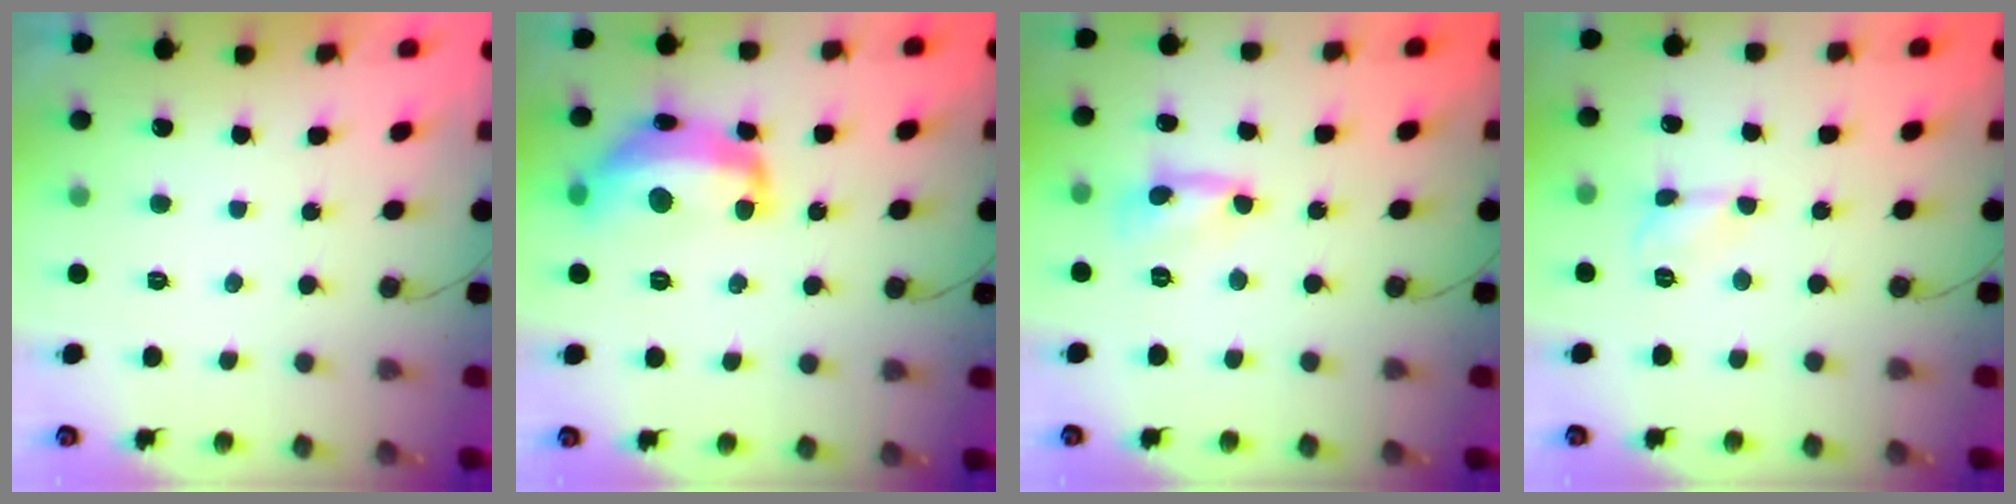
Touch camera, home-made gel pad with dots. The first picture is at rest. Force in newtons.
{"total": 15.0, "press": 15.0, "slide": 1.1}
{"total": 1.8, "press": 1.8, "slide": 0.2}
{"total": 2.7, "press": 2.7, "slide": 0.2}